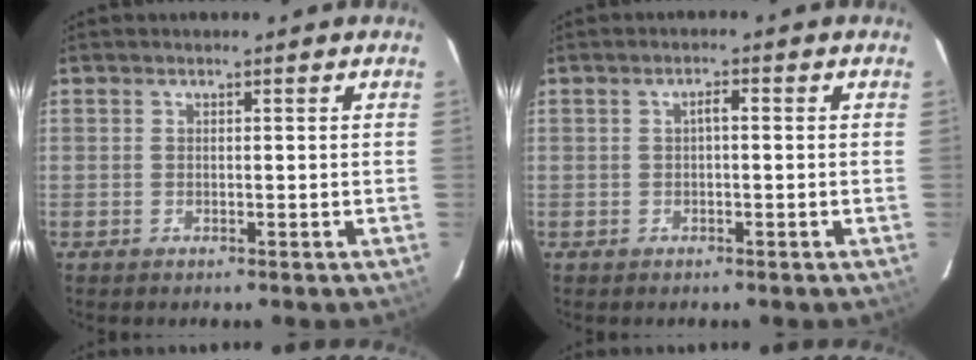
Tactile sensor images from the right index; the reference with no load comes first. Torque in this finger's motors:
{"motor_torque": [0.43, 0.02, 0.17, 0.04]}